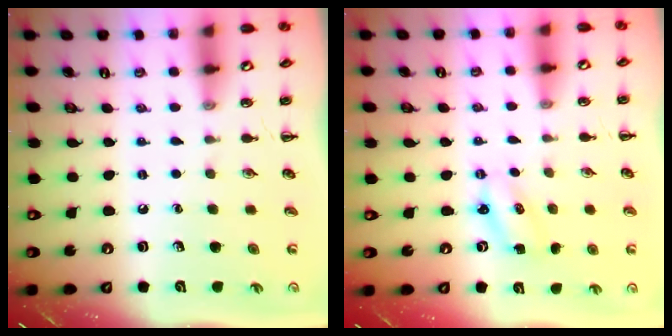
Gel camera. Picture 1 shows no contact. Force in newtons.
{"total": 2.4, "press": 2.3, "slide": 0.5}